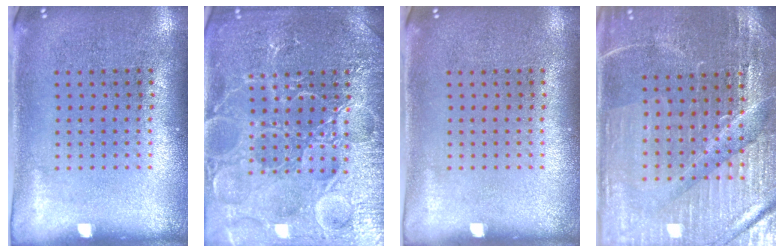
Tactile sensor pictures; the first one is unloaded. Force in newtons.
{"total": 5.7, "press": 5.7, "slide": 0.7}
{"total": 0.0}
{"total": 3.8, "press": 3.8, "slide": 0.7}